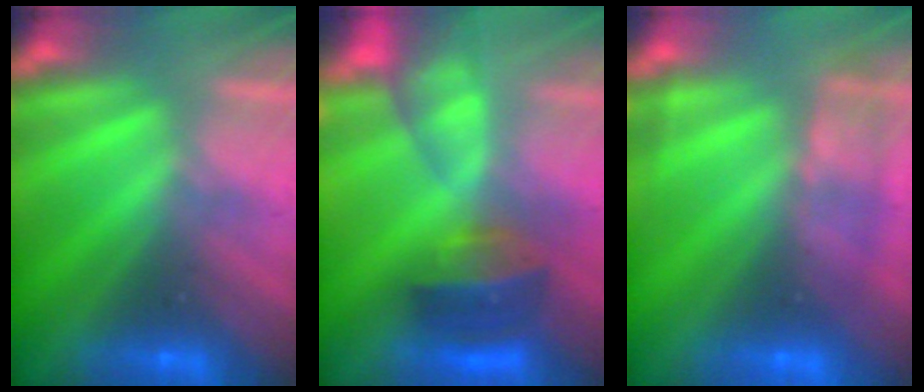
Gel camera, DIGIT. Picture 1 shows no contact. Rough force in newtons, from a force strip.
{"total": 10.8}
{"total": 2.4}